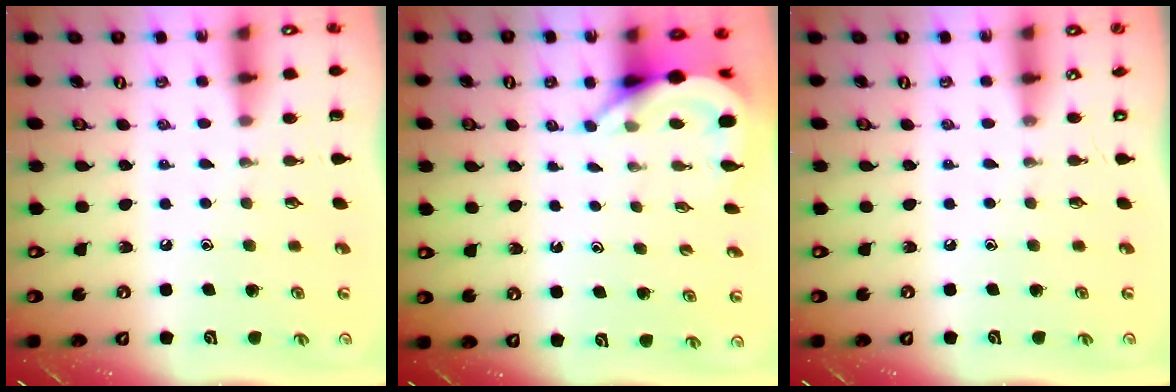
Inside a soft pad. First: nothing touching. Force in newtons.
{"total": 4.7, "press": 4.7, "slide": 0.4}
{"total": 0.0}